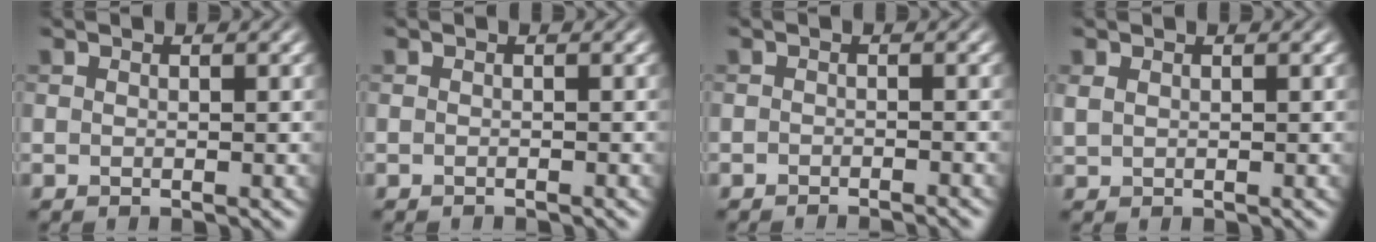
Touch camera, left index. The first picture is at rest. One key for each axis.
{"total": 0.8, "fx": -0.8, "fy": 0.1, "fz": 0.1, "tx": 0.001, "ty": -0.001, "tz": -0.013}
{"total": 1.6, "fx": -1.5, "fy": 0.1, "fz": 0.4, "tx": 0.000, "ty": 0.000, "tz": -0.022}
{"total": 0.9, "fx": 0.5, "fy": 0.6, "fz": 0.5, "tx": -0.015, "ty": 0.000, "tz": 0.014}